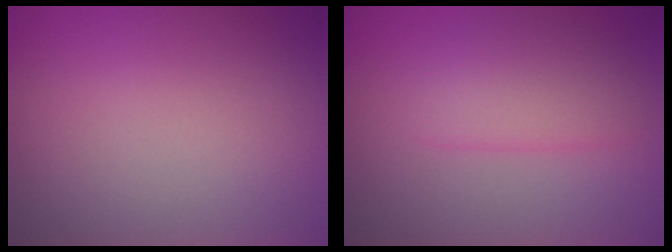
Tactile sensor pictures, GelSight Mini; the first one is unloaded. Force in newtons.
{"total": 2.9, "press": 2.9, "slide": 0.0}